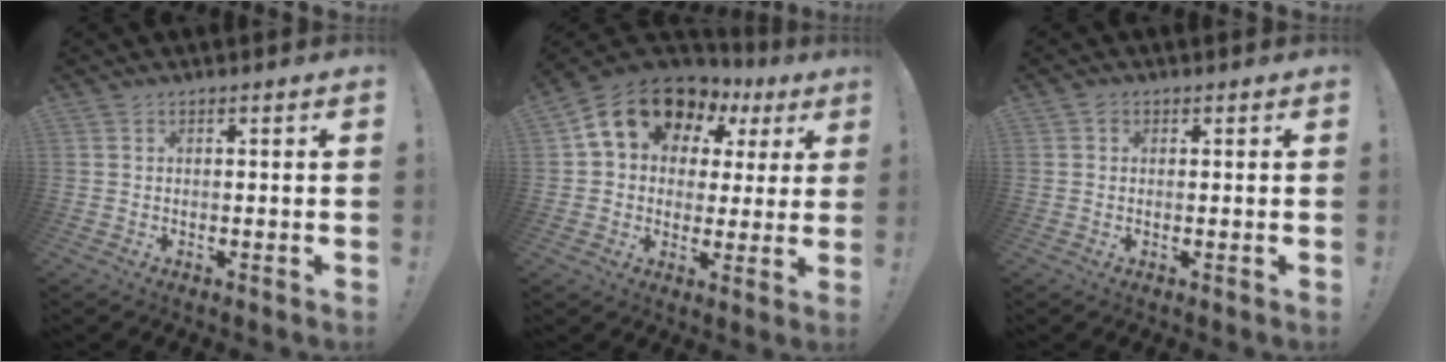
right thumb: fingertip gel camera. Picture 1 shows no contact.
{"total": 14.3, "force": [8.2, 9.5, 6.8], "torque": [-0.101, -0.052, 0.150]}
{"total": 0.8, "force": [0.2, 0.7, 0.2], "torque": [-0.003, 0.004, 0.003]}